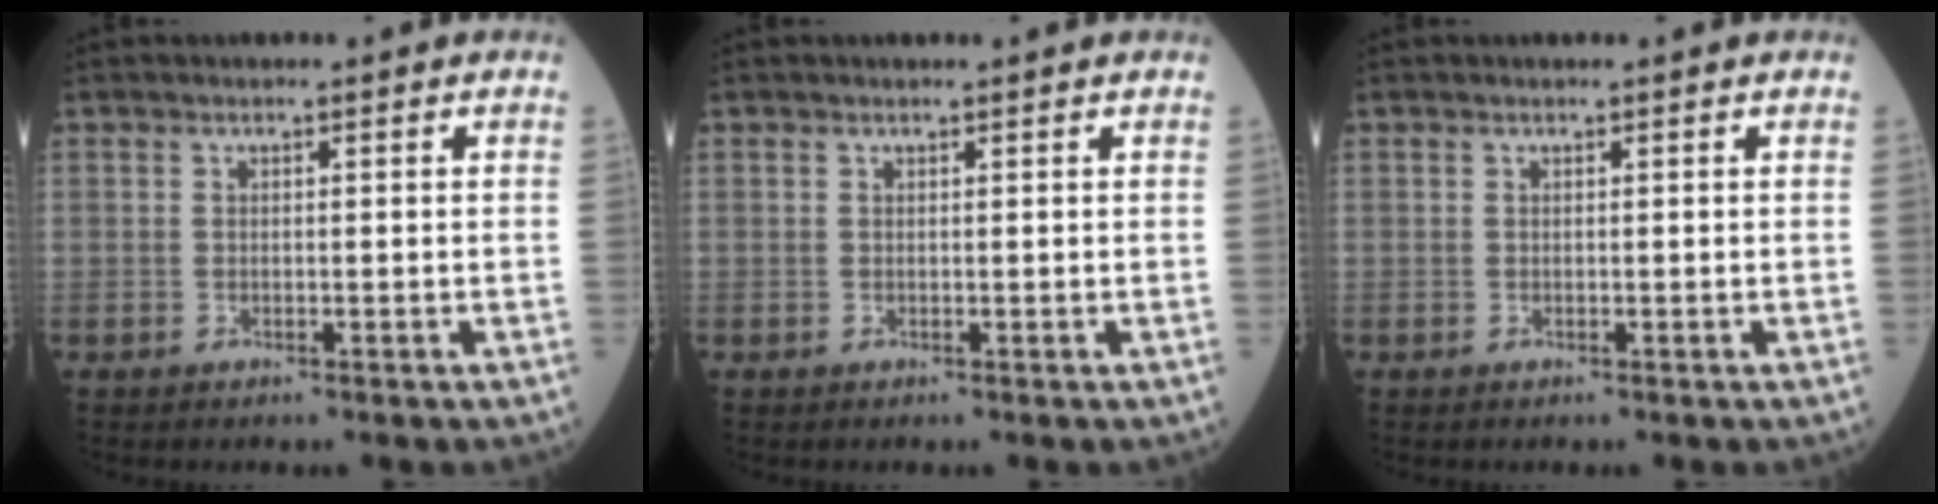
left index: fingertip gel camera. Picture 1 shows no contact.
{"total": 0.8, "force": [0.8, 0.0, 0.3], "torque": [-0.004, 0.007, 0.011]}
{"total": 0.0}